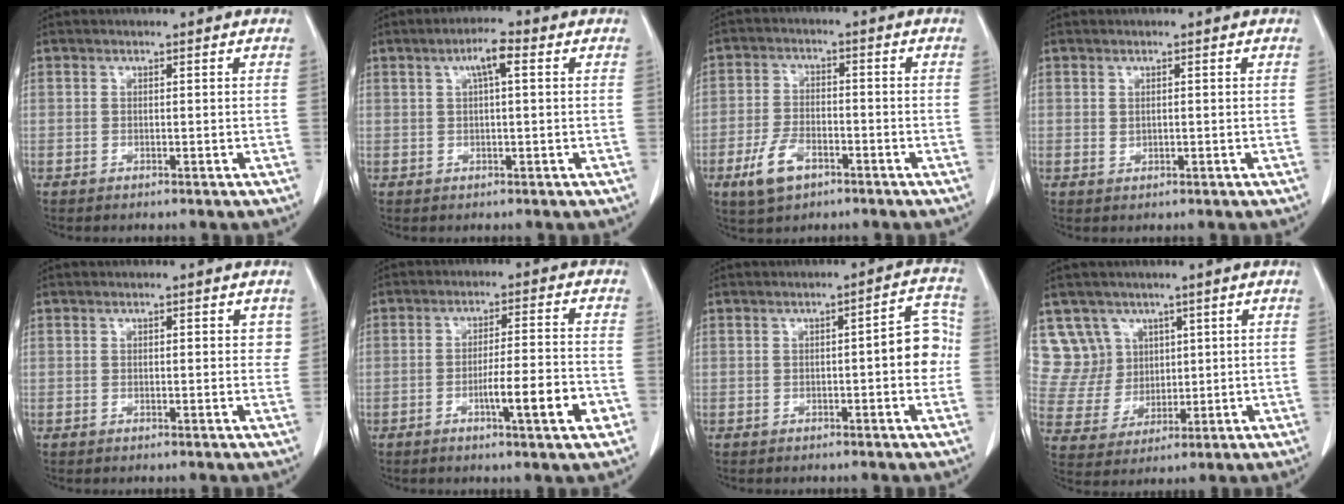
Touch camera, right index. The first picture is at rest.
{"total": 3.8, "force": [1.3, 0.6, 3.6], "torque": [-0.065, 0.011, 0.022]}
{"total": 6.6, "force": [-3.6, 3.4, 4.4], "torque": [-0.095, 0.000, -0.063]}
{"total": 0.7, "force": [0.2, 0.5, 0.5], "torque": [-0.009, -0.002, 0.006]}
{"total": 2.9, "force": [0.9, 1.4, 2.4], "torque": [-0.022, 0.000, 0.005]}
{"total": 8.3, "force": [-3.1, 0.5, 7.7], "torque": [-0.116, -0.002, -0.047]}
{"total": 6.1, "force": [-0.4, 1.4, 5.9], "torque": [-0.066, 0.019, -0.010]}
{"total": 8.0, "force": [4.4, 6.7, 0.0], "torque": [-0.003, 0.024, 0.101]}